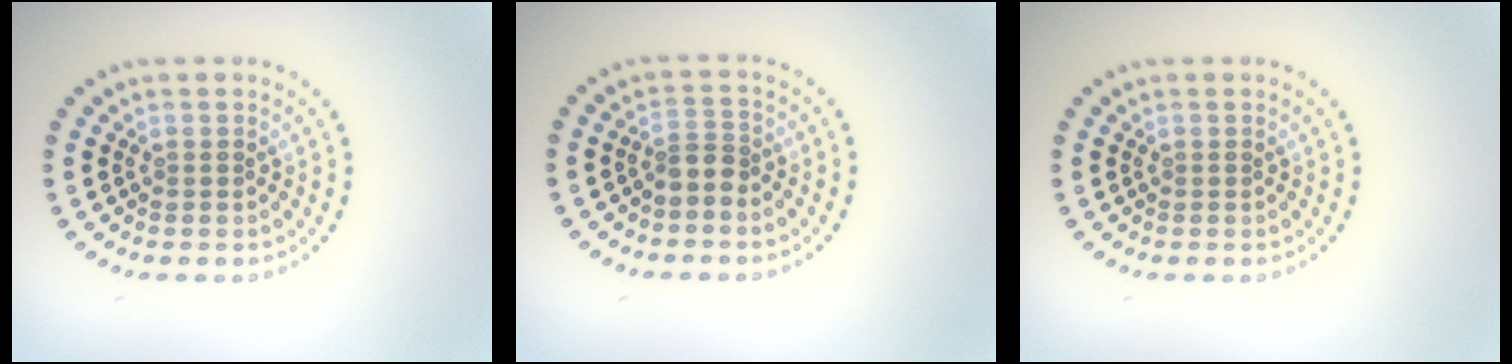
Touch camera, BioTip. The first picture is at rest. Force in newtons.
{"total": 1.9, "press": 1.5, "slide": 1.2}
{"total": 0.0}